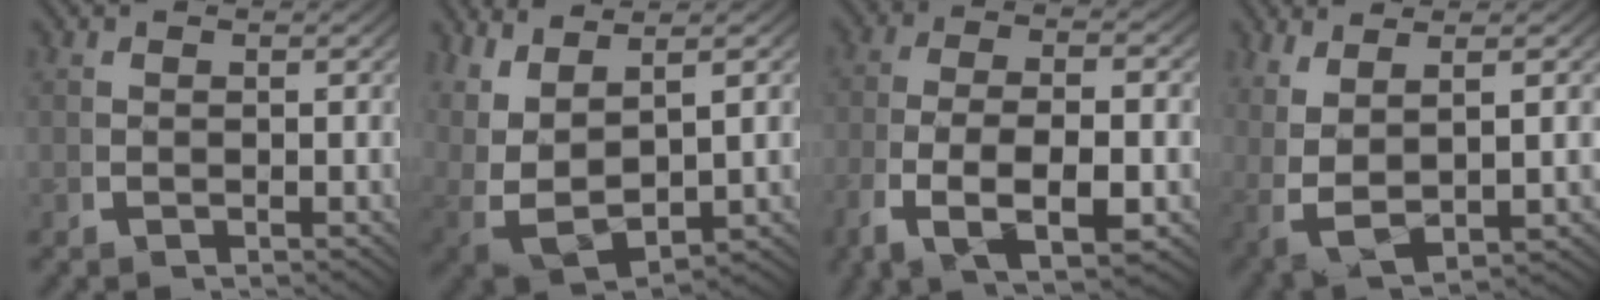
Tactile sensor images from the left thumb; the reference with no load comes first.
{"total": 9.6, "force": [-1.0, 7.0, 6.5], "torque": [-0.176, -0.052, 0.008]}
{"total": 8.9, "force": [-2.3, 4.3, 7.5], "torque": [-0.163, -0.033, -0.023]}
{"total": 6.8, "force": [-0.3, 4.2, 5.3], "torque": [-0.133, -0.029, 0.016]}